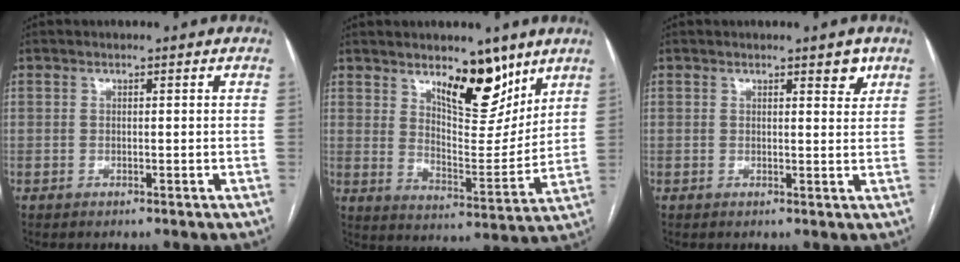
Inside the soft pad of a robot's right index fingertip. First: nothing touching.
{"total": 11.2, "force": [7.5, 4.0, 7.3], "torque": [-0.109, -0.017, 0.129]}
{"total": 2.3, "force": [1.5, 0.7, 1.6], "torque": [-0.020, -0.007, 0.020]}